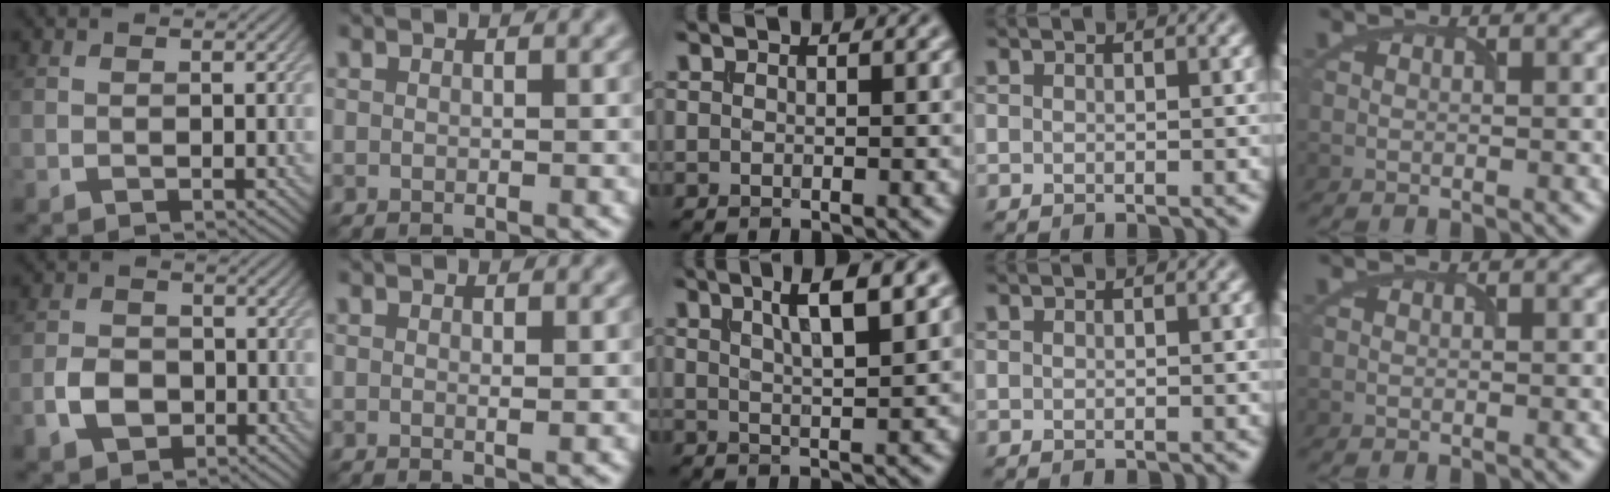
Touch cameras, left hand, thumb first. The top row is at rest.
{"thumb": {"total": 4.4, "force": [-1.6, 3.2, 2.5], "torque": [-0.053, -0.003, -0.035]}, "index": {"total": 0.6, "force": [0.2, 0.0, 0.6], "torque": [-0.007, -0.002, 0.001]}, "middle": {"total": 4.8, "force": [2.4, 1.0, 4.0], "torque": [-0.057, 0.008, 0.037]}}